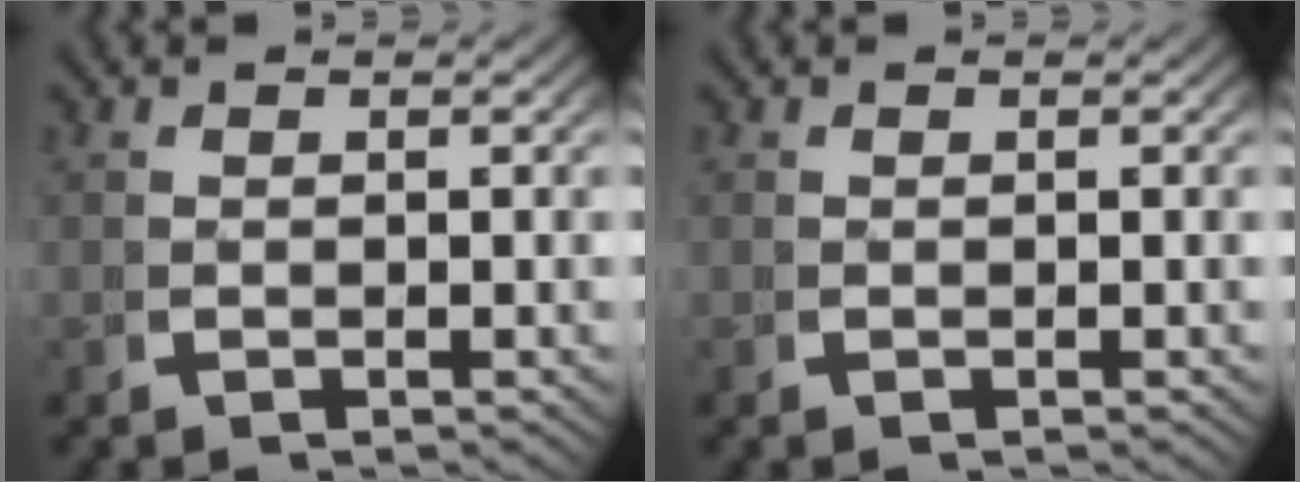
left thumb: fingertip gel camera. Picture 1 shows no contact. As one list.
[{"total": 0.0}]